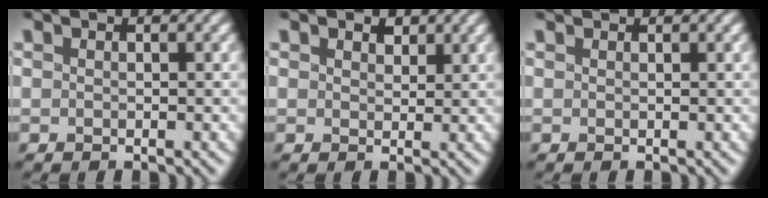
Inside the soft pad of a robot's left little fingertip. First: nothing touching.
{"total": 2.2, "force": [1.3, 1.4, 1.0], "torque": [-0.033, 0.001, 0.018]}
{"total": 0.8, "force": [0.8, 0.0, 0.1], "torque": [-0.003, 0.008, 0.018]}